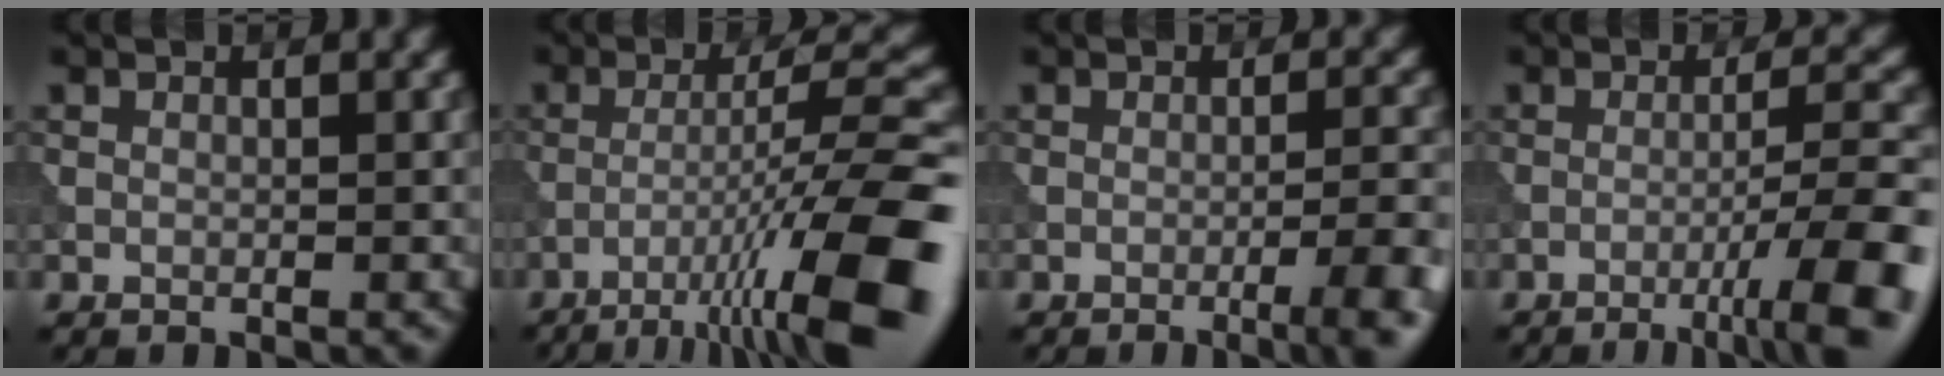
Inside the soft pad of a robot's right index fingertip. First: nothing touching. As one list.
[{"total": 12.0, "force": [-6.4, 1.6, 10.1], "torque": [-0.152, 0.014, -0.101]}, {"total": 5.7, "force": [-2.6, 1.4, 4.9], "torque": [-0.058, 0.007, -0.038]}, {"total": 8.2, "force": [-4.0, 1.3, 7.1], "torque": [-0.098, 0.011, -0.058]}]